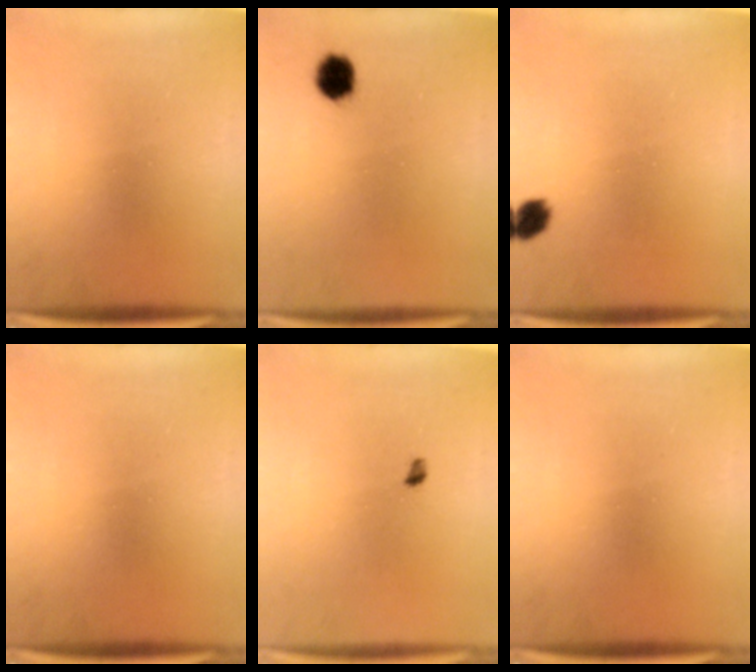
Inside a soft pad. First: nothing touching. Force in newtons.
{"total": 4.5}
{"total": 2.9}
{"total": 0.0}
{"total": 1.1}
{"total": 0.0}